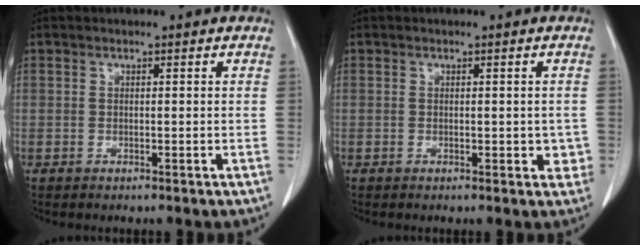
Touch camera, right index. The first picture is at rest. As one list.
[{"total": 2.7, "force": [-0.3, 1.6, 2.2], "torque": [-0.013, 0.002, -0.001]}]